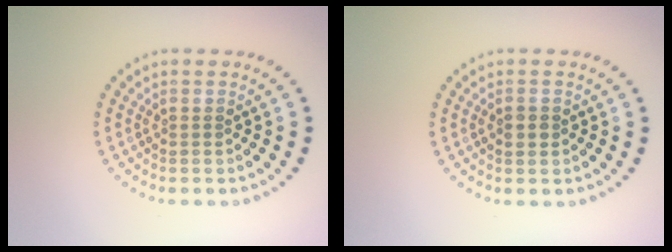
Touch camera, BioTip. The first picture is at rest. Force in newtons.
{"total": 1.6, "press": 1.6, "slide": 0.3}